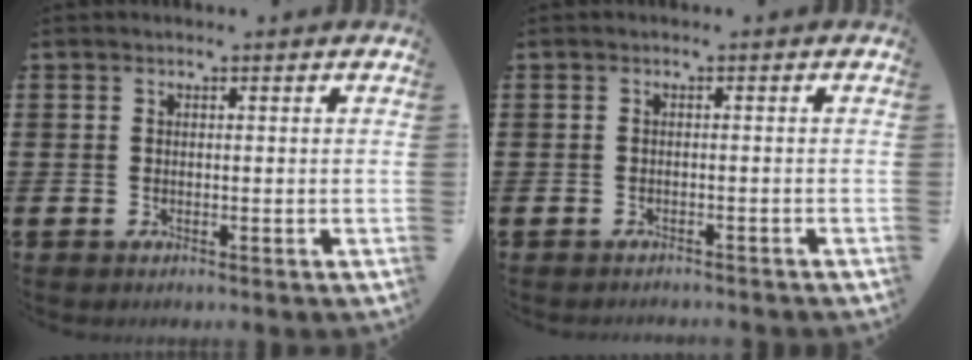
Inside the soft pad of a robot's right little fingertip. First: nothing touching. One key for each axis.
{"total": 0.6, "fx": -0.6, "fy": 0.0, "fz": 0.0, "tx": -0.001, "ty": -0.002, "tz": -0.012}